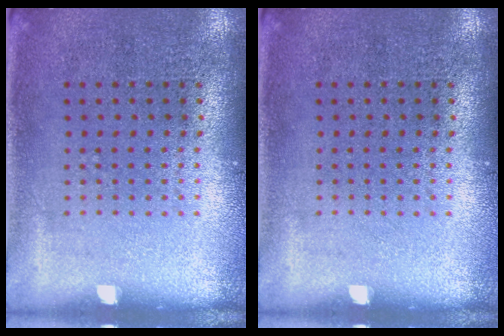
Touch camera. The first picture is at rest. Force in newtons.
{"total": 0.0}